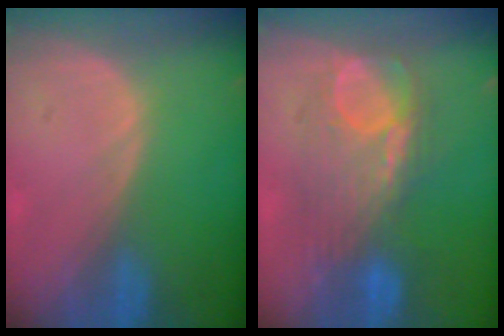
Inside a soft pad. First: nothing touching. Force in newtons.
{"total": 8.3, "press": 8.3, "slide": 0.2}